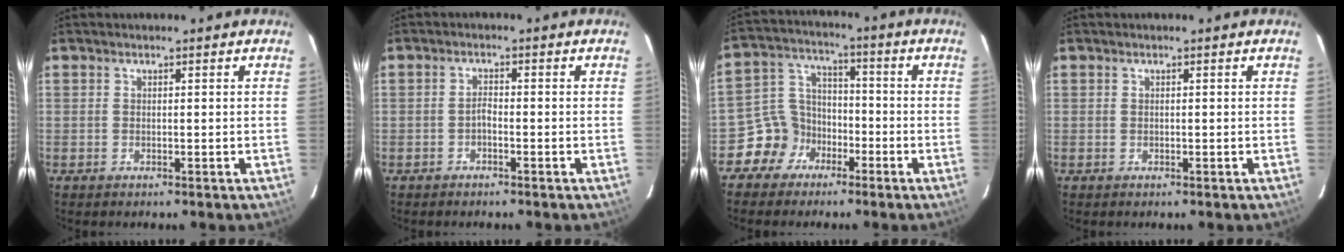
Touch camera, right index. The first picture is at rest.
{"total": 1.3, "force": [-1.0, 0.4, 0.7], "torque": [-0.014, 0.005, -0.020]}
{"total": 8.0, "force": [-4.9, 6.2, 0.9], "torque": [-0.026, 0.039, -0.096]}
{"total": 0.0}